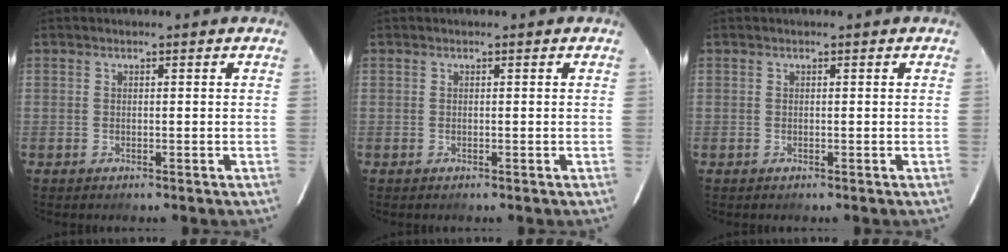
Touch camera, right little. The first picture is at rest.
{"total": 0.0}
{"total": 0.0}